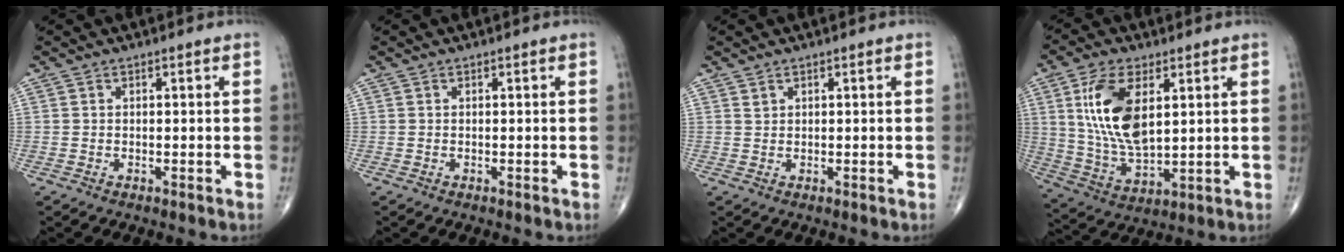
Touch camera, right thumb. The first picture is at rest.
{"total": 0.0}
{"total": 0.7, "force": [0.6, 0.4, 0.2], "torque": [0.002, -0.004, 0.009]}
{"total": 14.7, "force": [4.2, 7.2, 12.2], "torque": [-0.233, -0.020, 0.088]}